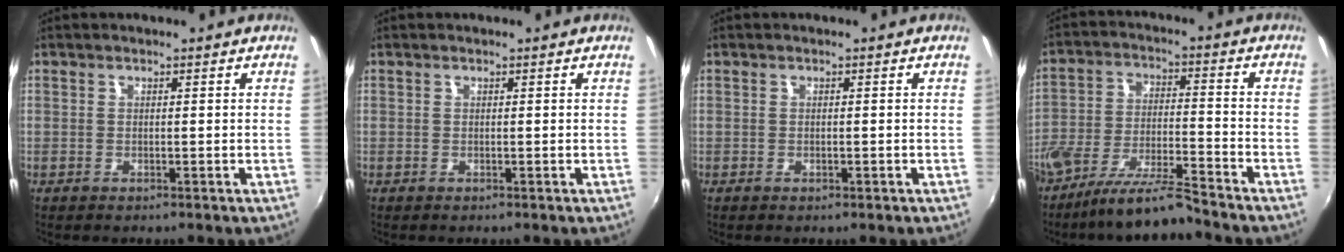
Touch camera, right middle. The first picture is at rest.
{"total": 0.0}
{"total": 0.7, "force": [-0.5, 0.4, 0.3], "torque": [-0.004, -0.004, -0.009]}
{"total": 10.1, "force": [-8.5, 0.7, 5.3], "torque": [-0.105, -0.003, -0.157]}